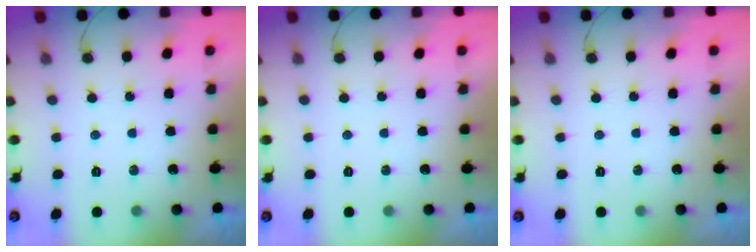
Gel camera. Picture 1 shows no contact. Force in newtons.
{"total": 0.0}
{"total": 0.0}